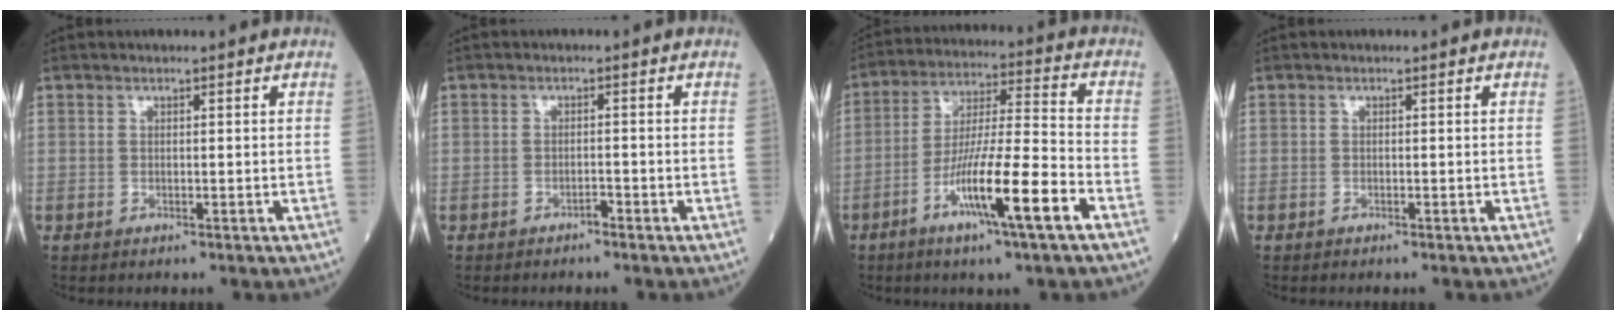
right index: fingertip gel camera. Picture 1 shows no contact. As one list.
[{"total": 1.1, "force": [-0.9, 0.4, 0.4], "torque": [-0.004, 0.003, -0.016]}, {"total": 13.5, "force": [-6.3, 0.0, 11.9], "torque": [-0.217, -0.009, -0.115]}, {"total": 0.0}]